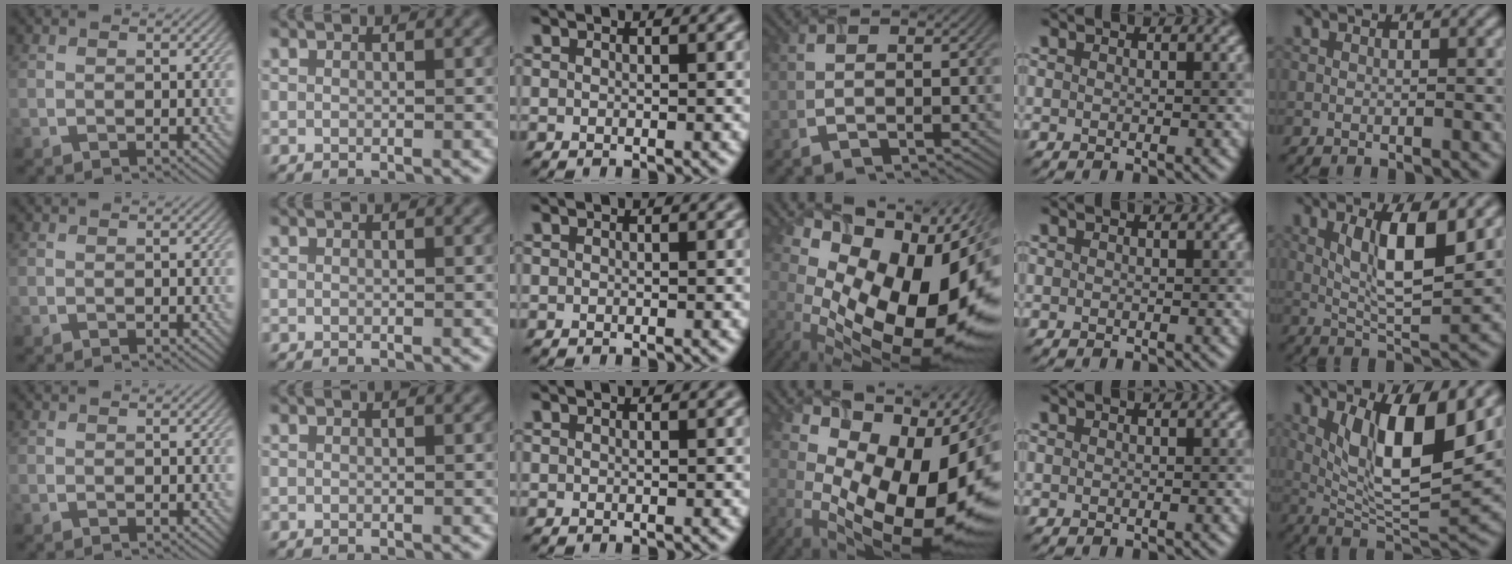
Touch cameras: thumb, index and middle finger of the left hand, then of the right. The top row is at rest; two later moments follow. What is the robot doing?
{"motion": "screw", "object": "timer"}